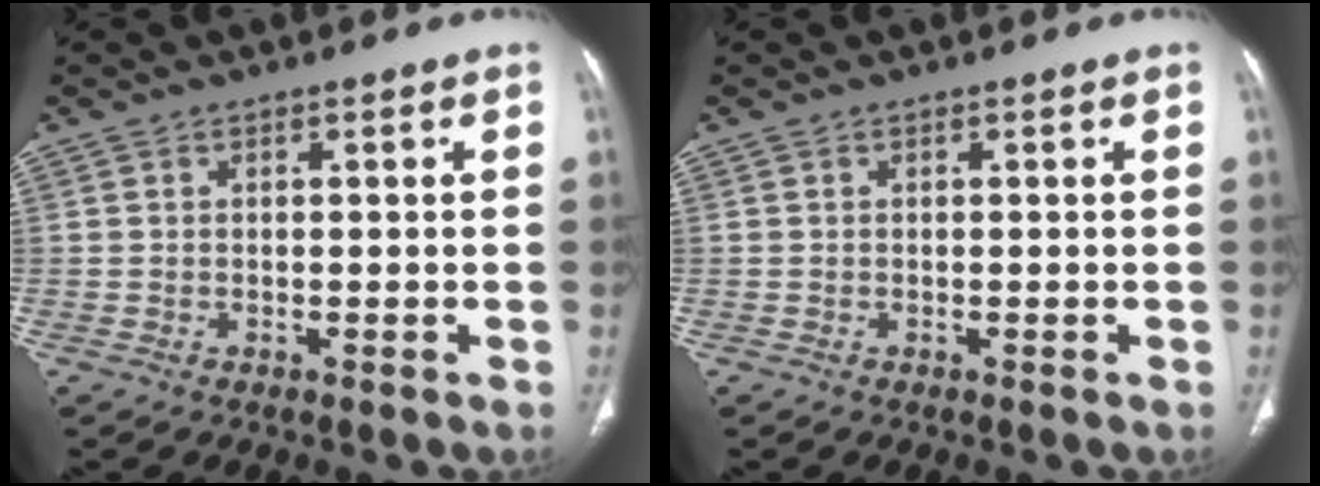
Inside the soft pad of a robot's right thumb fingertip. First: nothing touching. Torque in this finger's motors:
{"motor_torque": [0.08, 0.15, -0.03, 0.00, 0.00]}